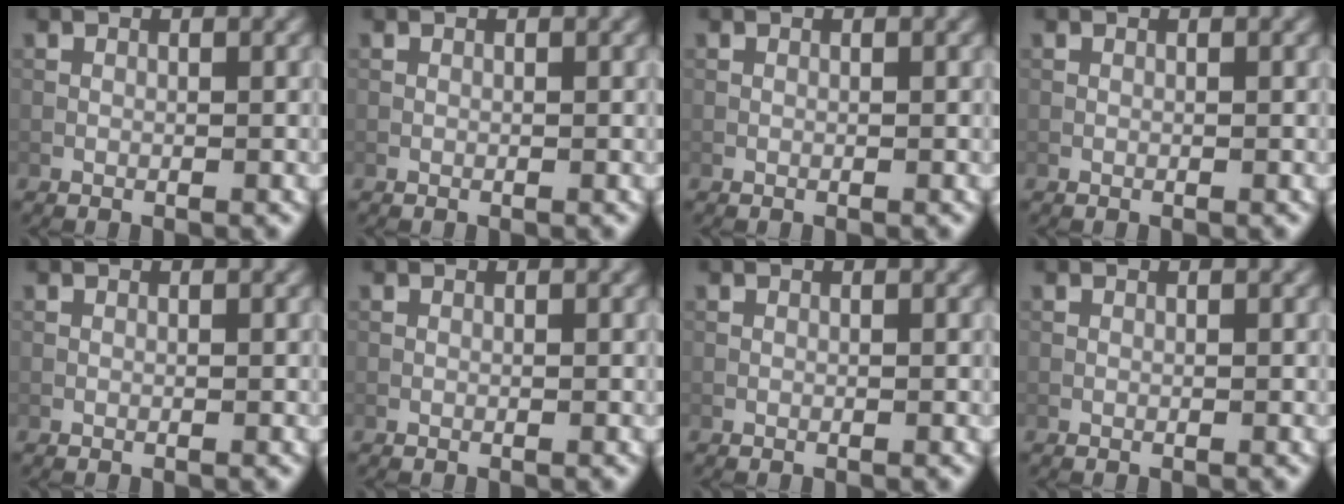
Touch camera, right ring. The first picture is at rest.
{"total": 0.0}
{"total": 0.0}
{"total": 0.0}
{"total": 0.0}
{"total": 0.0}
{"total": 0.0}
{"total": 0.0}